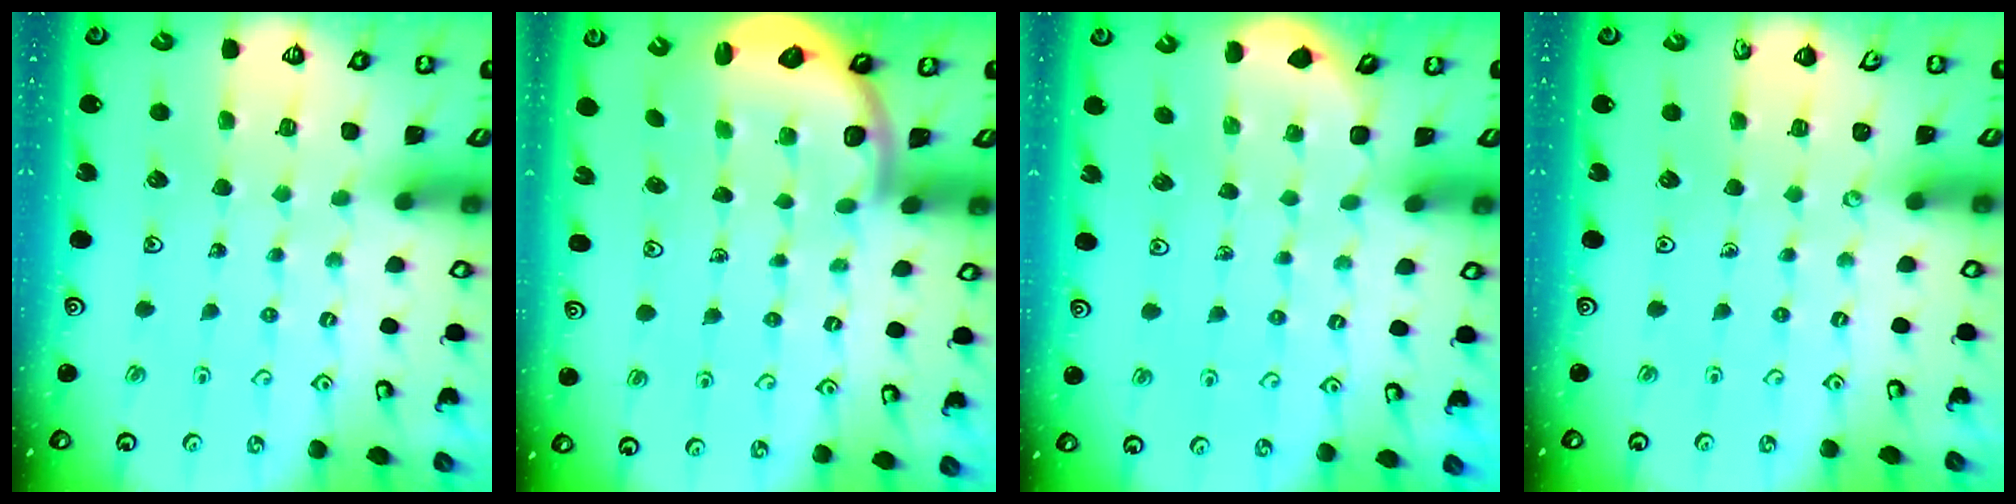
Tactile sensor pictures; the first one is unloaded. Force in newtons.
{"total": 2.7, "press": 2.4, "slide": 1.2}
{"total": 2.1, "press": 1.8, "slide": 1.1}
{"total": 0.0}